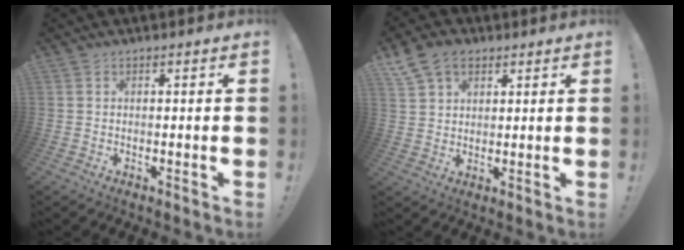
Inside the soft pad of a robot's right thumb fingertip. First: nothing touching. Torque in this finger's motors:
{"motor_torque": [0.02, 0.03, 0.26, 0.22, 0.00]}